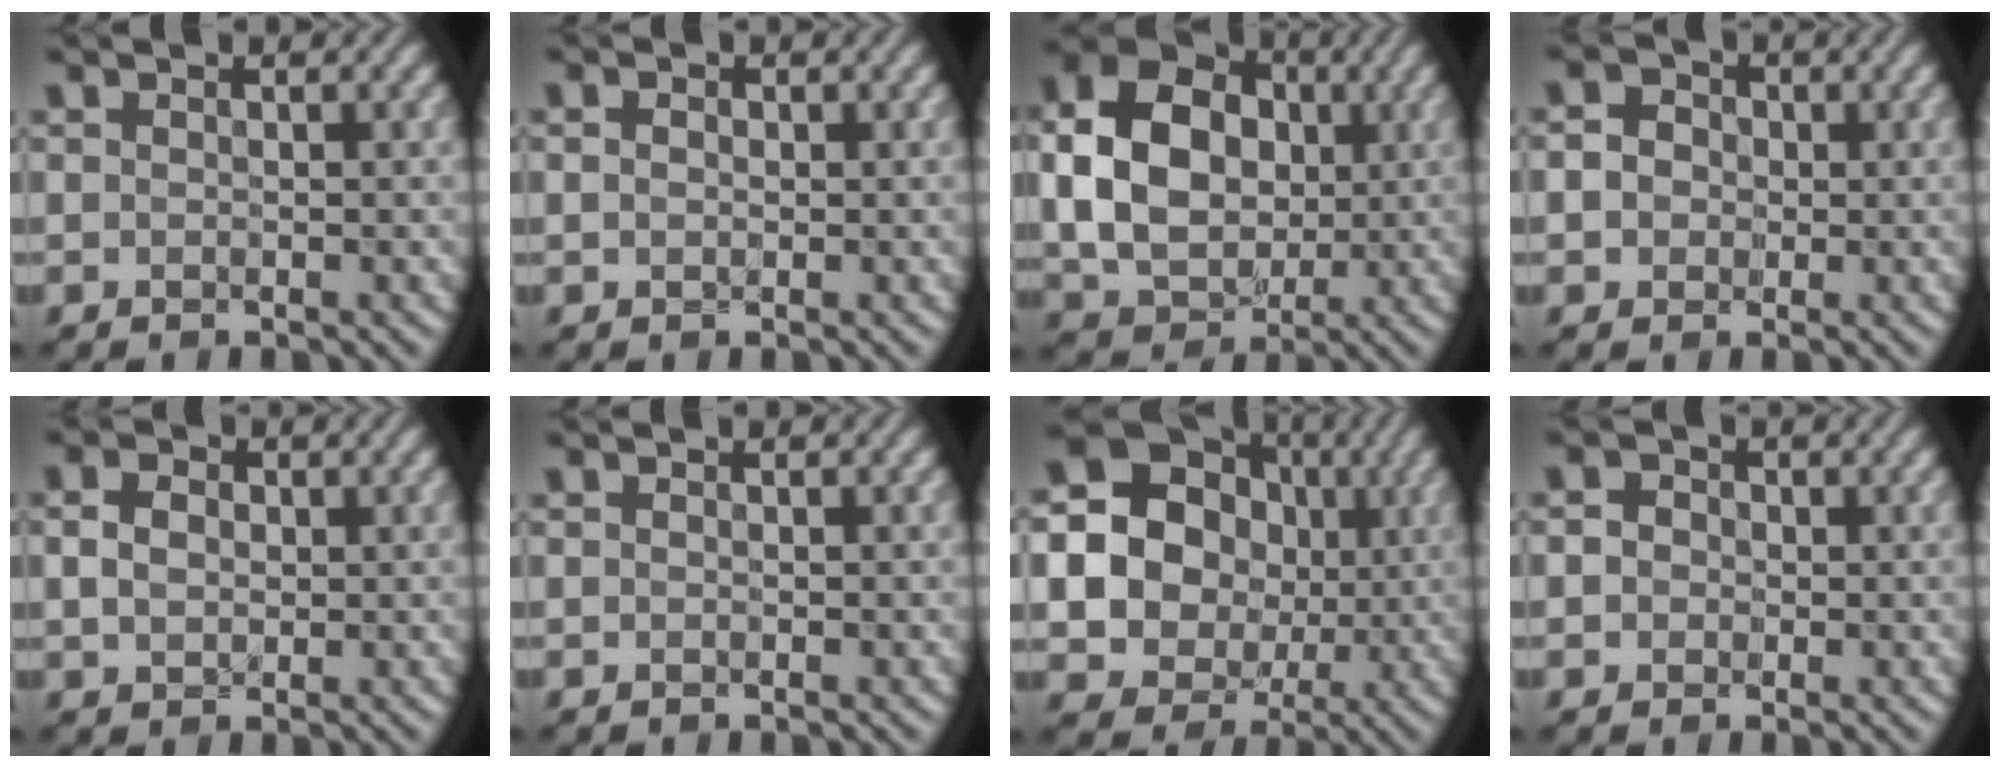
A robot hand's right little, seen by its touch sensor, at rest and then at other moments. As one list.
[{"total": 0.7, "force": [-0.1, 0.6, 0.3], "torque": [-0.008, 0.000, -0.002]}, {"total": 11.8, "force": [0.6, 9.3, 7.1], "torque": [-0.154, 0.015, 0.013]}, {"total": 3.9, "force": [0.6, 3.4, 1.9], "torque": [-0.041, 0.015, -0.004]}, {"total": 2.3, "force": [-0.1, 1.8, 1.3], "torque": [-0.031, 0.001, -0.003]}, {"total": 0.0}, {"total": 20.9, "force": [2.0, 19.7, 6.9], "torque": [-0.179, 0.000, 0.010]}, {"total": 2.1, "force": [0.2, 1.9, 0.9], "torque": [-0.027, 0.008, 0.000]}]